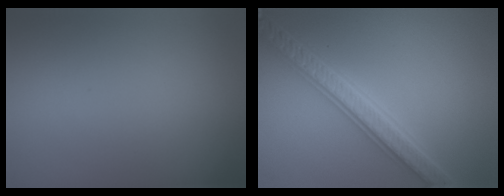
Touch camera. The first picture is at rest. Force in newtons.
{"total": 4.8, "press": 4.7, "slide": 1.1}